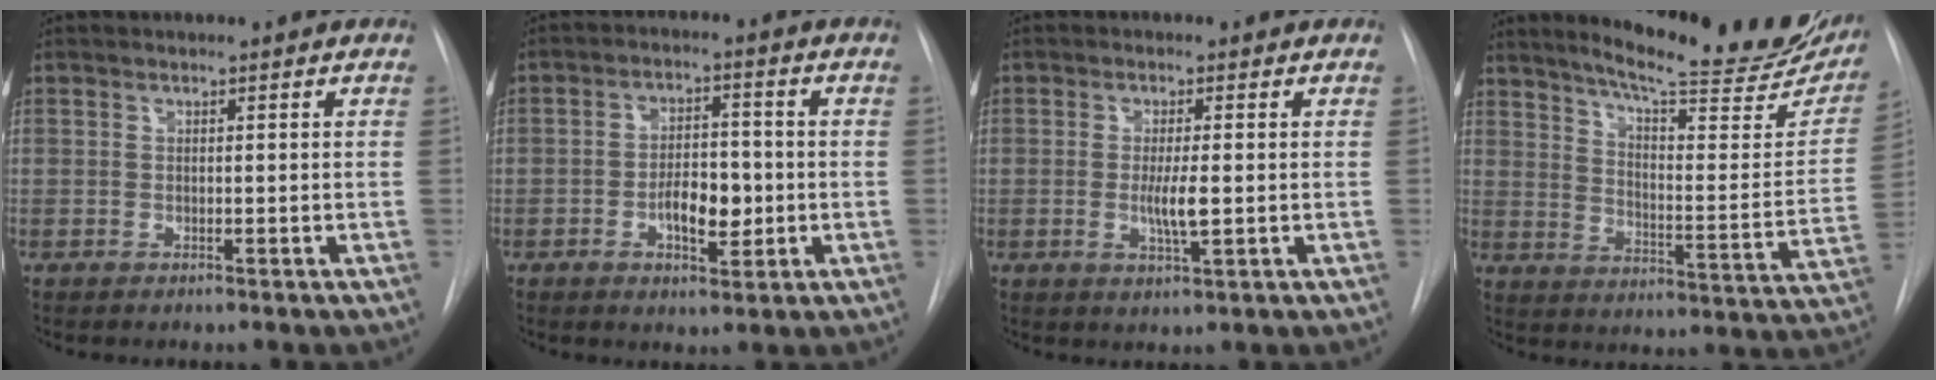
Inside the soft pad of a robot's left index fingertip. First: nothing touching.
{"total": 6.7, "force": [-2.0, 3.0, 5.6], "torque": [-0.098, 0.003, -0.027]}
{"total": 4.0, "force": [-0.8, 0.5, 3.9], "torque": [-0.073, -0.010, -0.010]}
{"total": 24.4, "force": [20.3, 3.3, 13.1], "torque": [-0.186, -0.064, 0.258]}